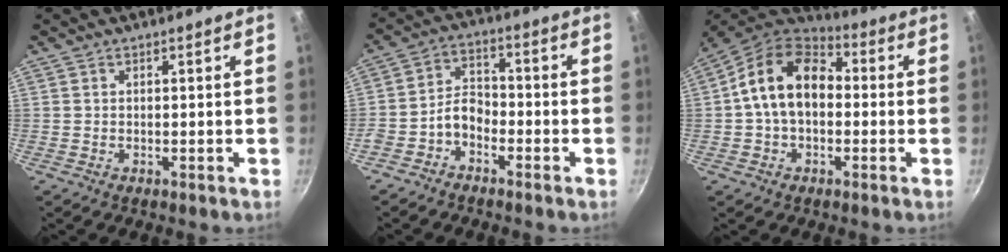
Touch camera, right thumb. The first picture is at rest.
{"total": 5.5, "force": [-3.2, 3.5, 2.9], "torque": [-0.039, 0.047, -0.071]}
{"total": 14.1, "force": [0.3, 9.7, 10.2], "torque": [-0.142, 0.035, -0.014]}